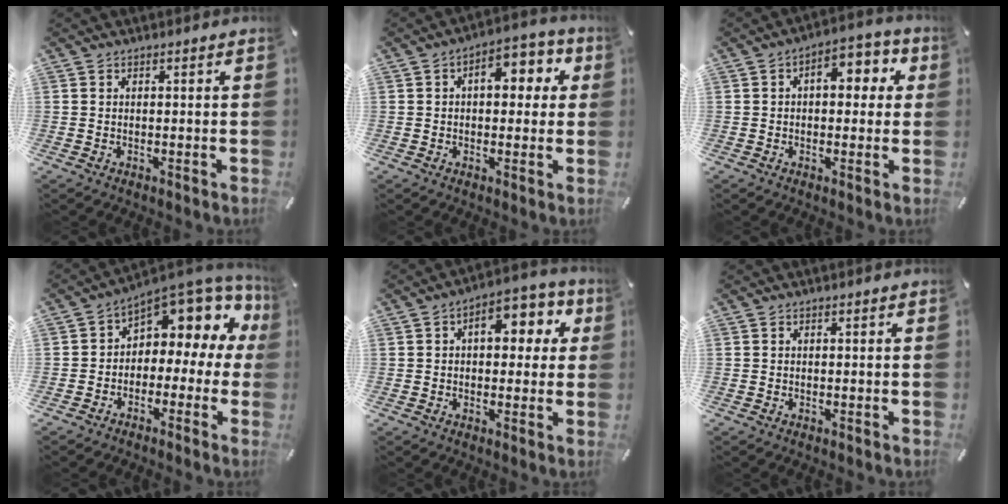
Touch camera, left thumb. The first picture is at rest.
{"total": 8.7, "force": [1.8, 5.3, 6.6], "torque": [-0.076, -0.001, 0.020]}
{"total": 7.8, "force": [1.5, 4.8, 5.9], "torque": [-0.070, 0.000, 0.016]}
{"total": 7.9, "force": [4.8, 4.9, 4.0], "torque": [-0.058, -0.051, 0.078]}
{"total": 9.6, "force": [2.5, 5.8, 7.2], "torque": [-0.089, -0.001, 0.033]}
{"total": 0.0}